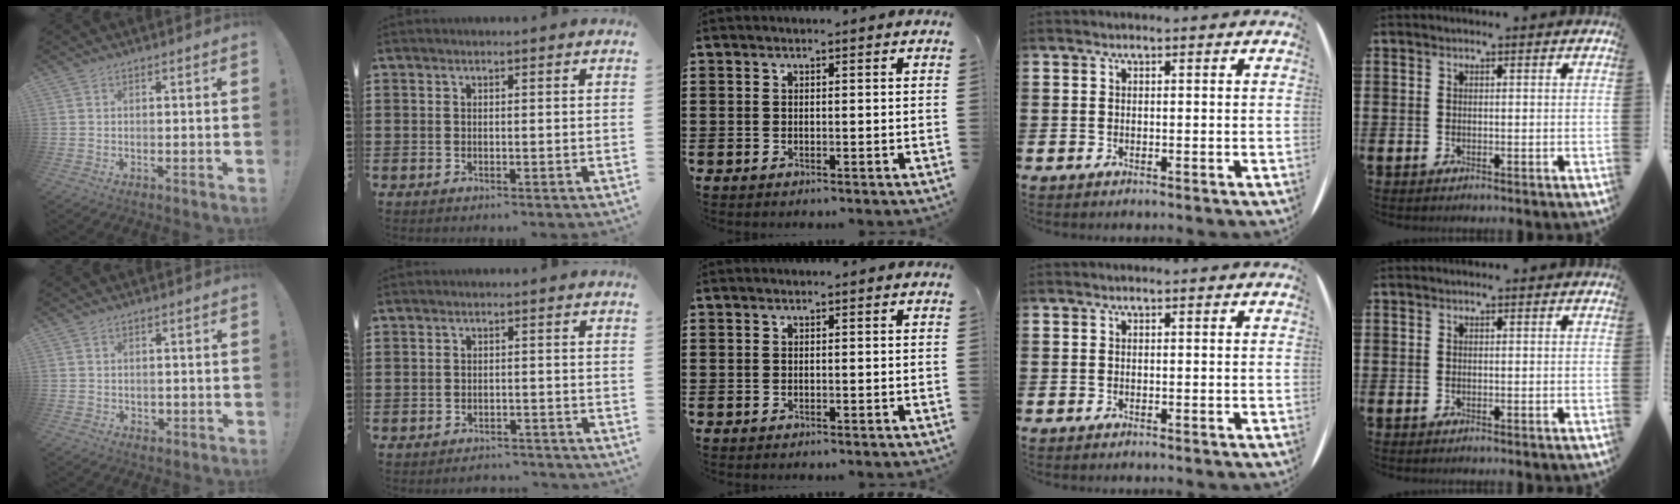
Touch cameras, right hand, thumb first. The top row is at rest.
{"thumb": {"total": 1.1, "force": [0.3, 1.1, 0.1], "torque": [0.004, 0.000, 0.004]}, "index": {"total": 2.0, "force": [-2.0, 0.4, -0.2], "torque": [-0.002, 0.003, -0.046]}}